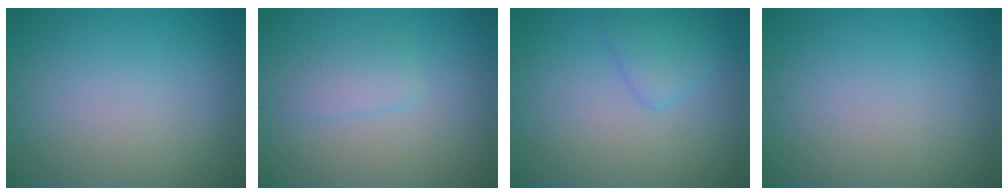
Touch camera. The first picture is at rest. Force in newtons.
{"total": 1.6, "press": 1.6, "slide": 0.1}
{"total": 2.0, "press": 2.0, "slide": 0.2}
{"total": 0.0}